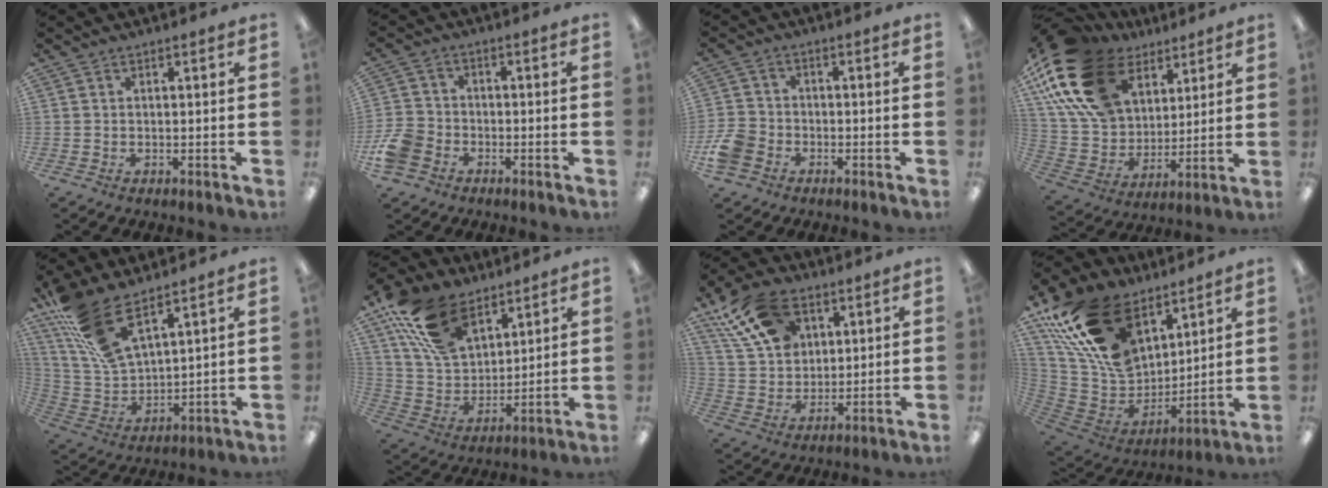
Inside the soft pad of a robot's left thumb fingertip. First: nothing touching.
{"total": 7.3, "force": [-3.6, 5.4, 3.4], "torque": [-0.082, 0.022, -0.069]}
{"total": 6.5, "force": [-3.1, 4.9, 2.9], "torque": [-0.061, 0.020, -0.055]}
{"total": 24.2, "force": [12.9, 15.1, 13.9], "torque": [-0.303, -0.045, 0.237]}
{"total": 14.7, "force": [10.2, 5.5, 8.9], "torque": [-0.211, -0.045, 0.189]}
{"total": 18.8, "force": [11.8, 10.6, 10.1], "torque": [-0.217, -0.039, 0.223]}
{"total": 17.2, "force": [9.1, 11.1, 9.6], "torque": [-0.197, -0.018, 0.172]}
{"total": 24.2, "force": [14.3, 14.6, 13.0], "torque": [-0.278, -0.062, 0.266]}